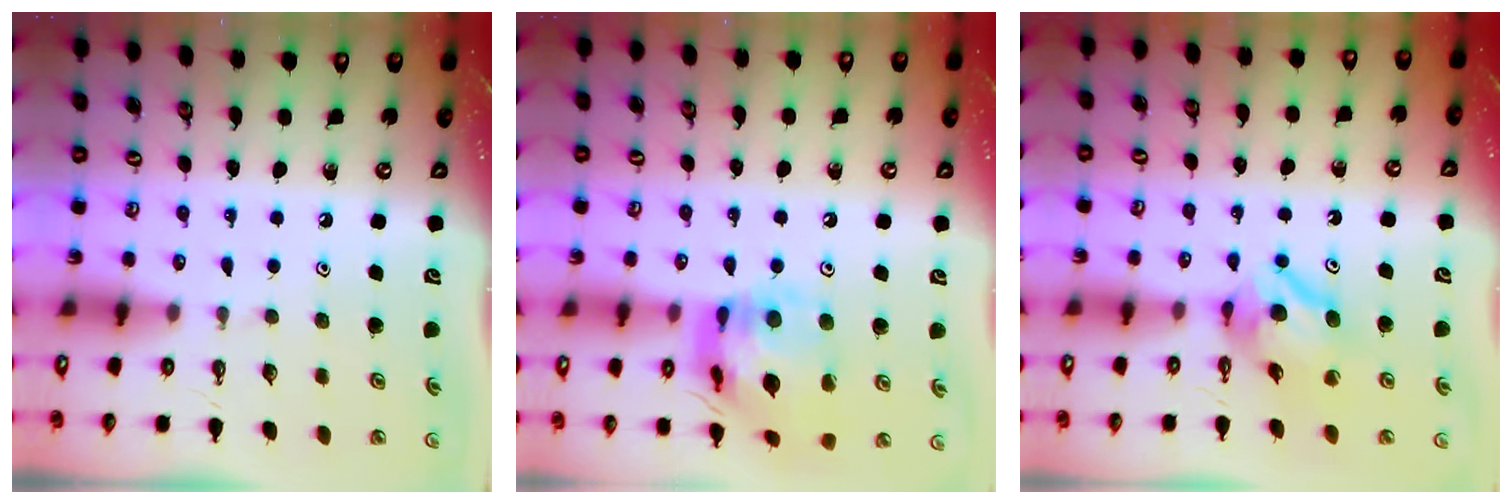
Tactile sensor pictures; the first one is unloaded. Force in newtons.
{"total": 17.1, "press": 17.0, "slide": 1.6}
{"total": 7.5, "press": 7.5, "slide": 0.6}